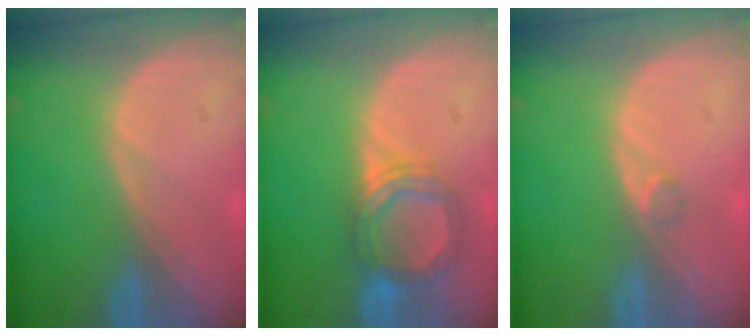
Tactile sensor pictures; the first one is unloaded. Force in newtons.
{"total": 5.5, "press": 5.5, "slide": 0.7}
{"total": 1.2, "press": 1.0, "slide": 0.7}